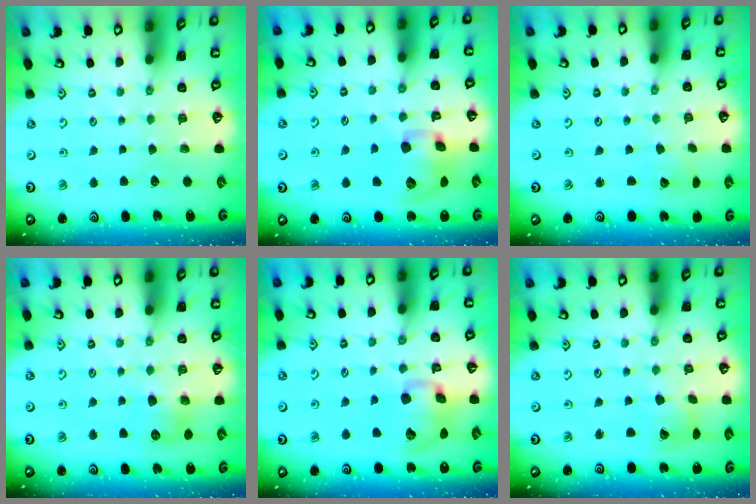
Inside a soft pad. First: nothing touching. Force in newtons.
{"total": 11.7, "press": 11.5, "slide": 1.8}
{"total": 2.1, "press": 2.1, "slide": 0.2}
{"total": 6.5, "press": 6.5, "slide": 0.6}
{"total": 12.8, "press": 12.6, "slide": 2.2}
{"total": 7.0, "press": 7.0, "slide": 1.0}